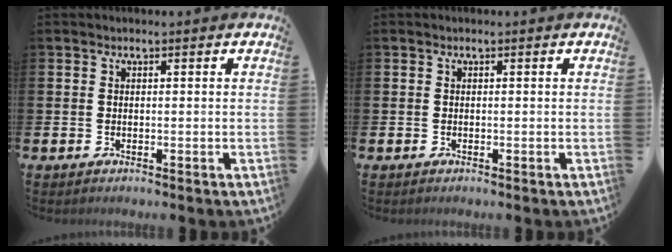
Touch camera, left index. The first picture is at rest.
{"total": 0.0}